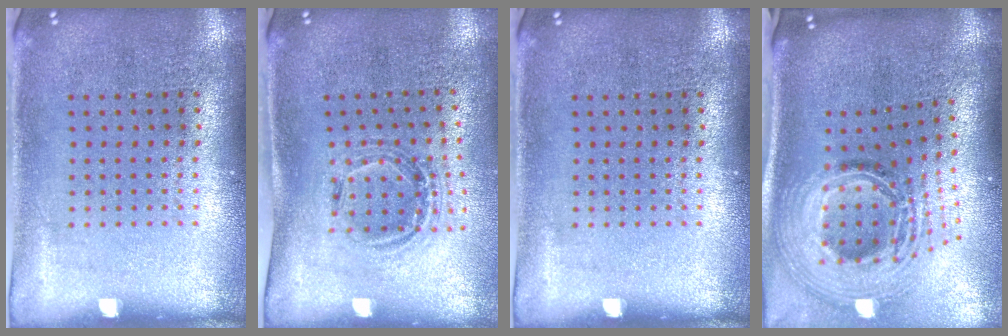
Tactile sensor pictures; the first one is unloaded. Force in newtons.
{"total": 1.0, "press": 1.0, "slide": 0.1}
{"total": 0.0}
{"total": 2.8, "press": 2.0, "slide": 2.0}